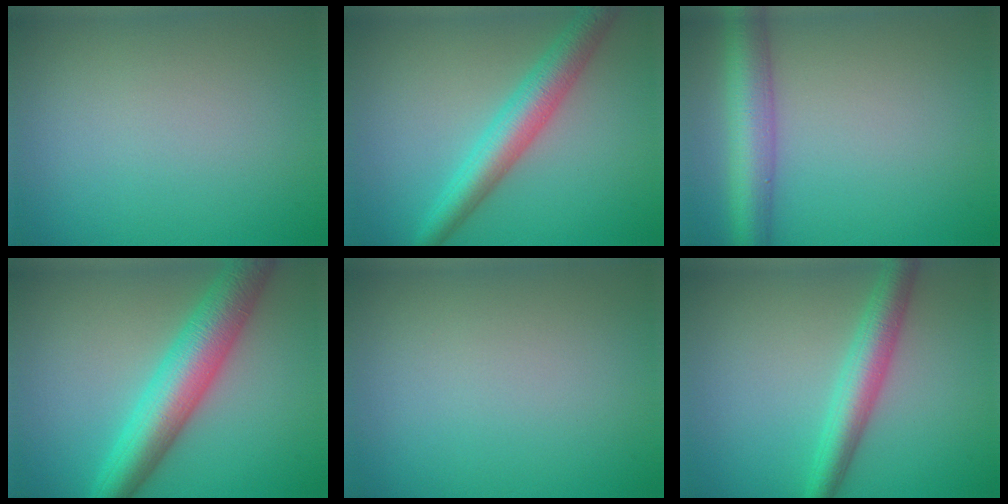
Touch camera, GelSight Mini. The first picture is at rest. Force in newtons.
{"total": 4.9, "press": 4.9, "slide": 0.1}
{"total": 5.2, "press": 5.2, "slide": 0.1}
{"total": 7.3, "press": 7.3, "slide": 0.2}
{"total": 0.0}
{"total": 4.2, "press": 4.2, "slide": 0.1}